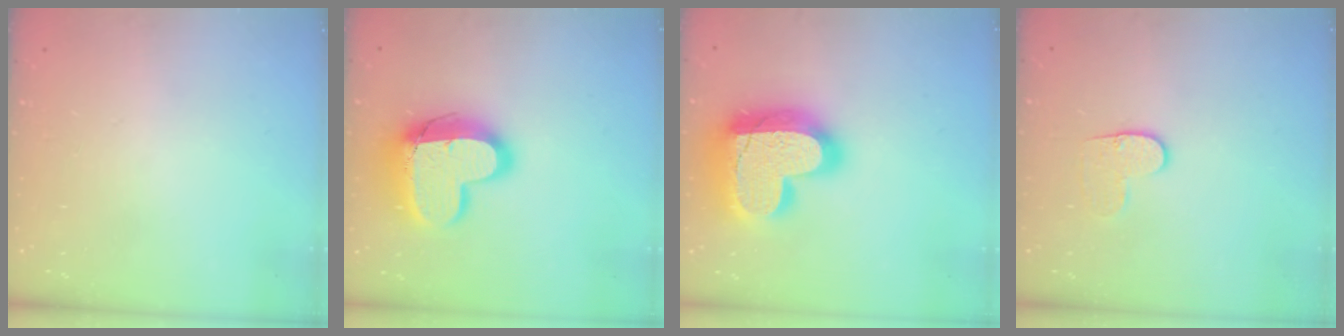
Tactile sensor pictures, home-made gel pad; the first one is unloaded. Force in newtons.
{"total": 17.2, "press": 17.1, "slide": 1.5}
{"total": 26.4, "press": 26.3, "slide": 2.0}
{"total": 7.0, "press": 7.0, "slide": 0.7}